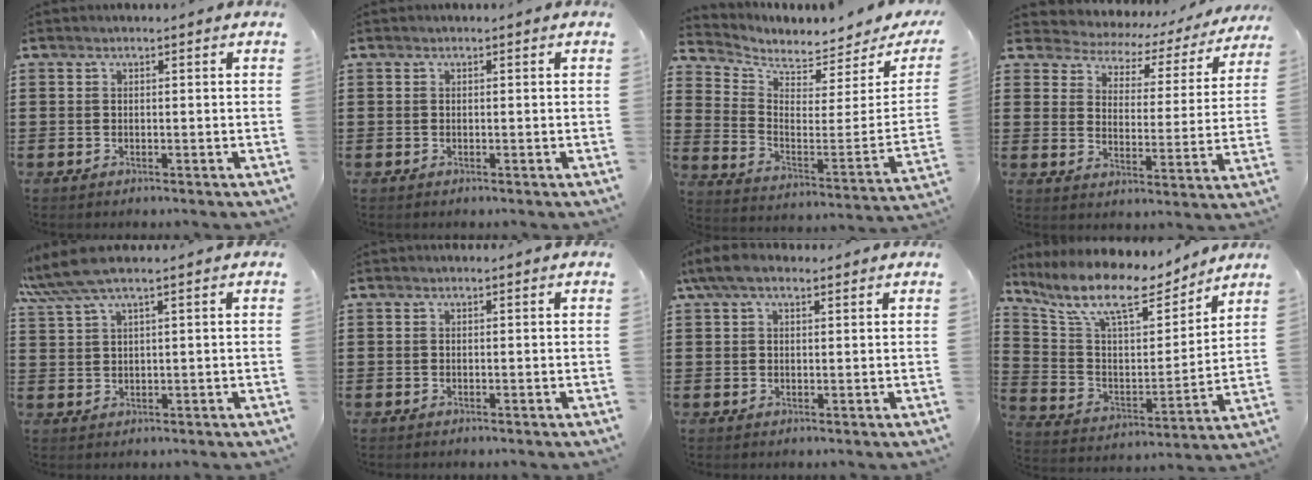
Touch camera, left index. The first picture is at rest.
{"total": 0.0}
{"total": 3.5, "force": [3.4, 0.5, 0.8], "torque": [-0.043, -0.045, 0.054]}
{"total": 2.8, "force": [2.5, 1.3, 0.2], "torque": [-0.026, -0.022, 0.032]}
{"total": 4.3, "force": [2.9, 0.1, 3.1], "torque": [-0.075, -0.003, 0.049]}
{"total": 0.0}
{"total": 4.0, "force": [2.2, 1.8, 2.8], "torque": [-0.068, 0.007, 0.040]}
{"total": 11.0, "force": [8.3, 3.2, 6.4], "torque": [-0.159, -0.044, 0.141]}